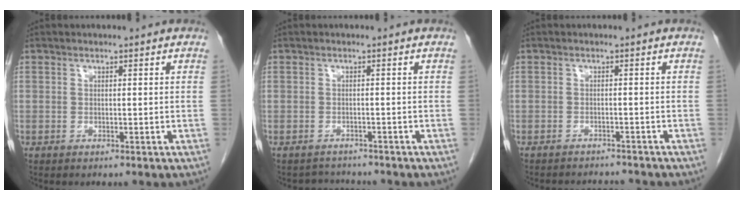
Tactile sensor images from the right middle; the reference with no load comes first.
{"total": 2.2, "force": [-2.1, 0.4, -0.6], "torque": [0.008, -0.009, -0.032]}
{"total": 5.2, "force": [-5.1, 0.8, 0.7], "torque": [-0.009, -0.003, -0.067]}